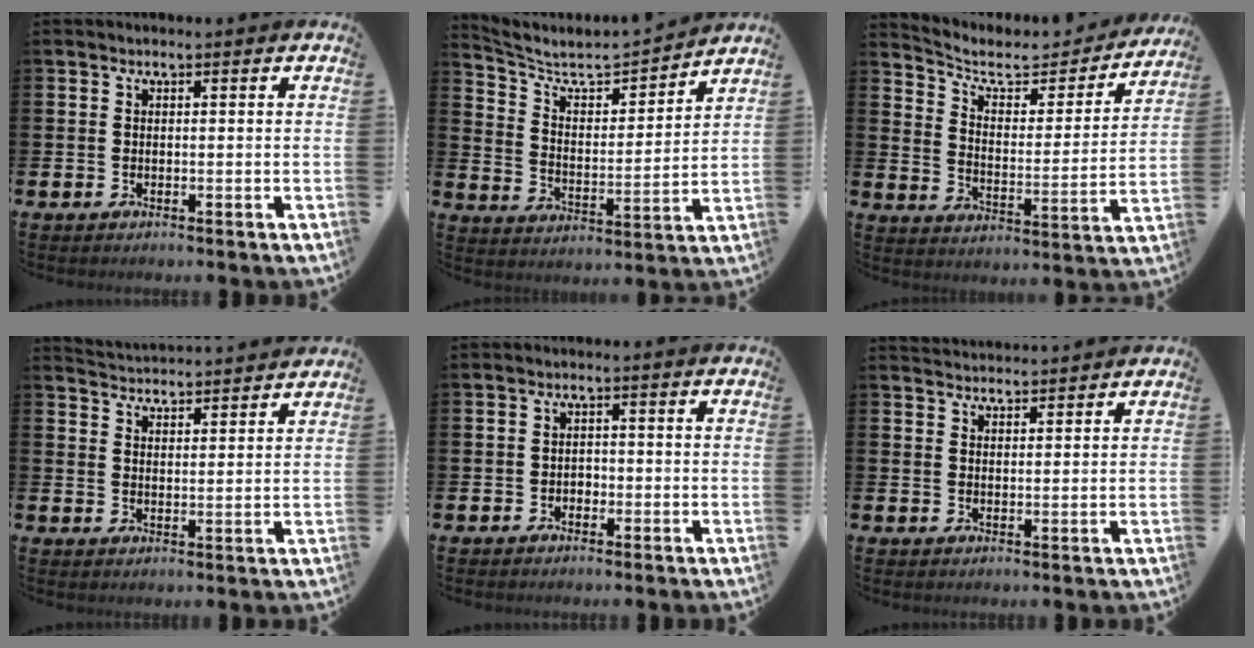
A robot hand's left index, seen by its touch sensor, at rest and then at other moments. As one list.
[{"total": 5.9, "force": [5.3, 1.6, 1.9], "torque": [-0.065, -0.050, 0.082]}, {"total": 7.1, "force": [5.9, 2.8, 2.8], "torque": [-0.074, -0.043, 0.093]}, {"total": 4.2, "force": [4.1, -0.1, -0.5], "torque": [0.000, -0.034, 0.073]}, {"total": 1.4, "force": [-0.9, 1.0, 0.3], "torque": [-0.005, 0.001, -0.020]}, {"total": 2.9, "force": [2.9, 0.2, -0.1], "torque": [-0.002, -0.017, 0.052]}]